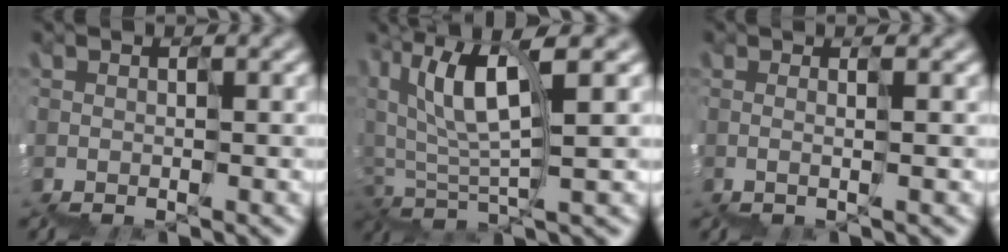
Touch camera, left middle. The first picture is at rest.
{"total": 5.4, "force": [2.8, 1.4, 4.4], "torque": [-0.079, 0.007, 0.053]}
{"total": 0.6, "force": [0.3, 0.1, 0.5], "torque": [-0.001, -0.007, 0.003]}